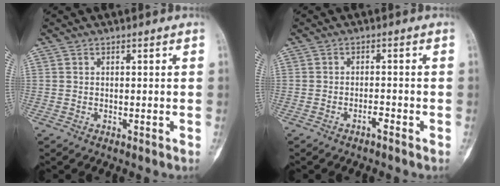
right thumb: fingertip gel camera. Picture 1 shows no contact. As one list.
[{"total": 1.4, "force": [-1.1, 0.3, 0.8], "torque": [-0.012, 0.011, -0.019]}]